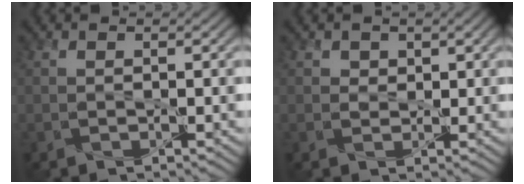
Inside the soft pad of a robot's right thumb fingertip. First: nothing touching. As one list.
[{"total": 1.5, "force": [0.7, 1.2, 0.3], "torque": [-0.008, -0.003, 0.007]}]